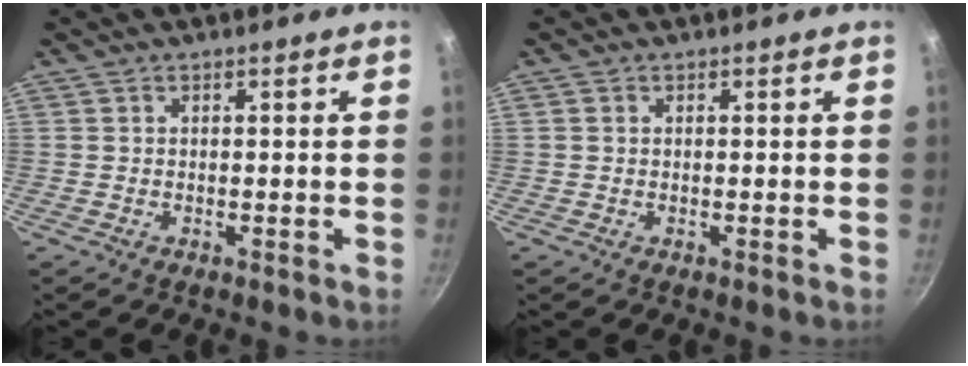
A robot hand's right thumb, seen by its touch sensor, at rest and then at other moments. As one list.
[{"total": 0.6, "force": [0.2, 0.6, 0.2], "torque": [-0.004, 0.002, 0.001]}]